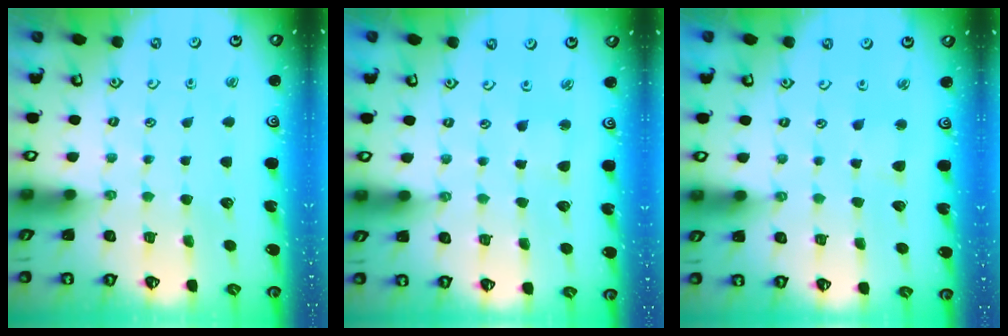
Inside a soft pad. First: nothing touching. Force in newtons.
{"total": 2.5, "press": 2.5, "slide": 0.3}
{"total": 2.4, "press": 2.4, "slide": 0.5}